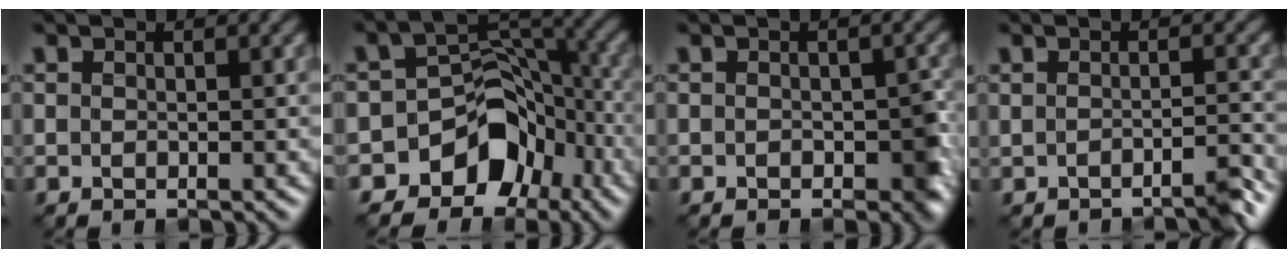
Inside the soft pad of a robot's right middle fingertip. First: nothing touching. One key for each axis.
{"total": 9.0, "fx": -5.6, "fy": 5.9, "fz": 3.7, "tx": -0.032, "ty": 0.015, "tz": -0.104}
{"total": 4.7, "fx": -1.2, "fy": 2.7, "fz": 3.6, "tx": -0.054, "ty": -0.010, "tz": -0.020}
{"total": 2.0, "fx": -1.8, "fy": 0.2, "fz": 0.9, "tx": -0.011, "ty": -0.001, "tz": -0.030}